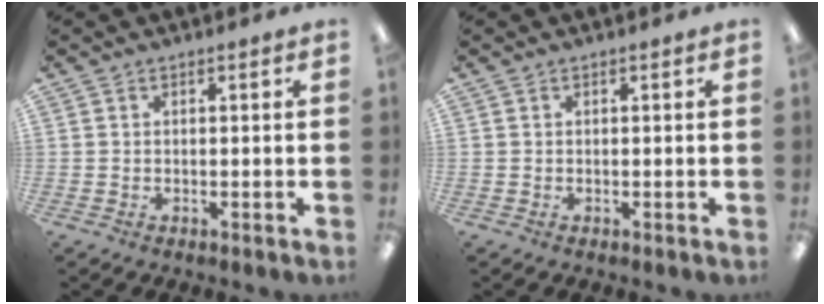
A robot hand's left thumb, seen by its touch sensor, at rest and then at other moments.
{"total": 0.0}